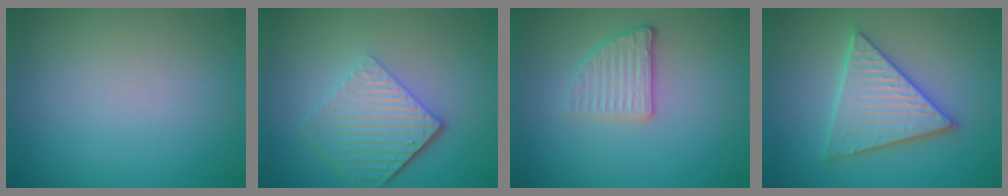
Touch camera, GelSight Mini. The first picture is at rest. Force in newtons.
{"total": 6.0, "press": 4.2, "slide": 4.3}
{"total": 2.8, "press": 2.3, "slide": 1.6}
{"total": 5.1, "press": 5.0, "slide": 0.6}